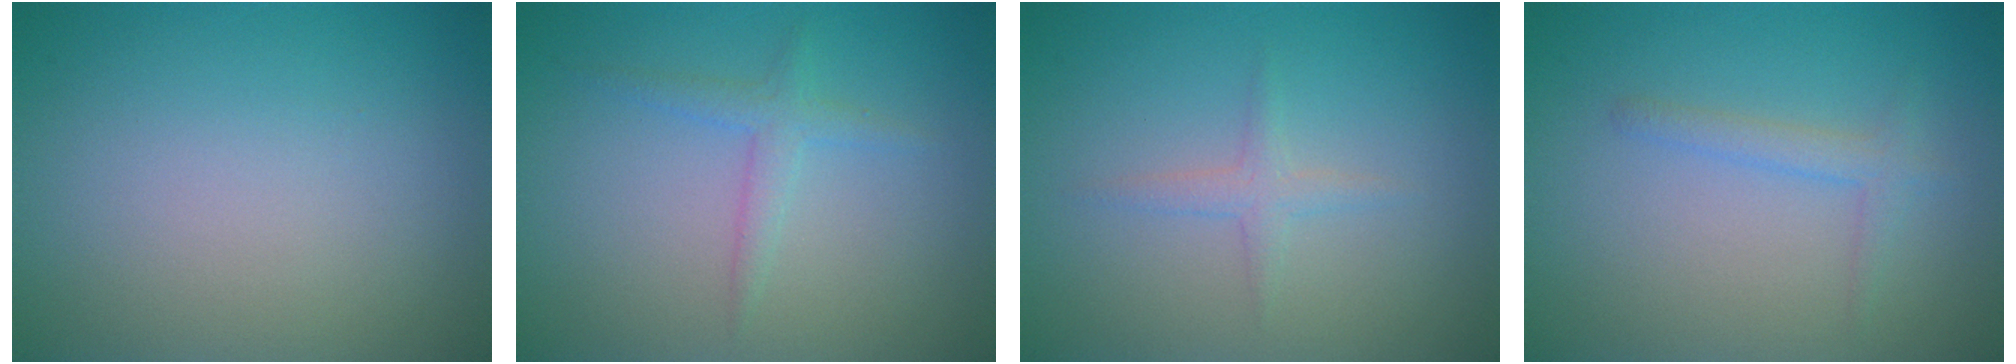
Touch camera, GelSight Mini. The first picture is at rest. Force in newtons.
{"total": 1.6, "press": 1.6, "slide": 0.1}
{"total": 1.3, "press": 1.3, "slide": 0.1}
{"total": 1.6, "press": 1.6, "slide": 0.1}